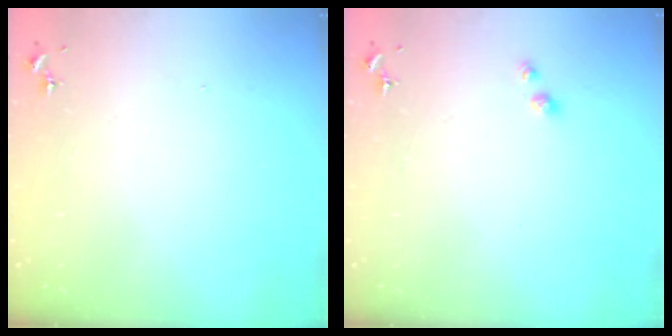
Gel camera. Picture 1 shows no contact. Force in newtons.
{"total": 2.6, "press": 2.6, "slide": 0.6}